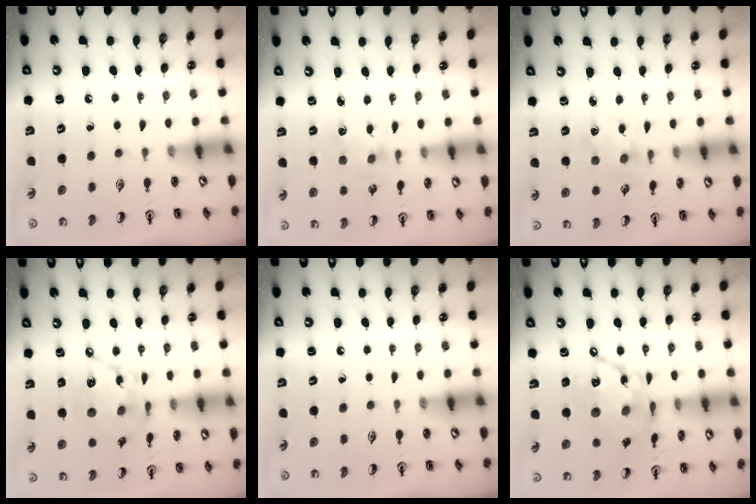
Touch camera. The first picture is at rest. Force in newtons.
{"total": 2.0, "press": 2.0, "slide": 0.3}
{"total": 1.4, "press": 1.3, "slide": 0.2}
{"total": 14.0, "press": 14.0, "slide": 0.8}
{"total": 0.0}
{"total": 15.3, "press": 15.3, "slide": 1.2}